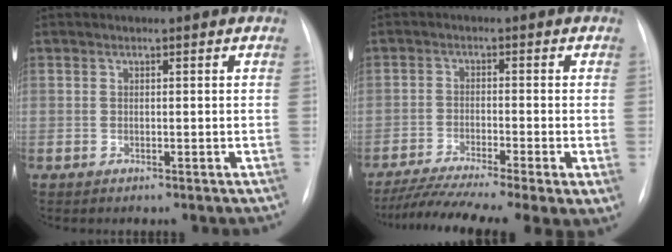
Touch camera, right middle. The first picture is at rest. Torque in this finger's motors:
{"motor_torque": [1.12, -1.02, 0.40, 0.11]}